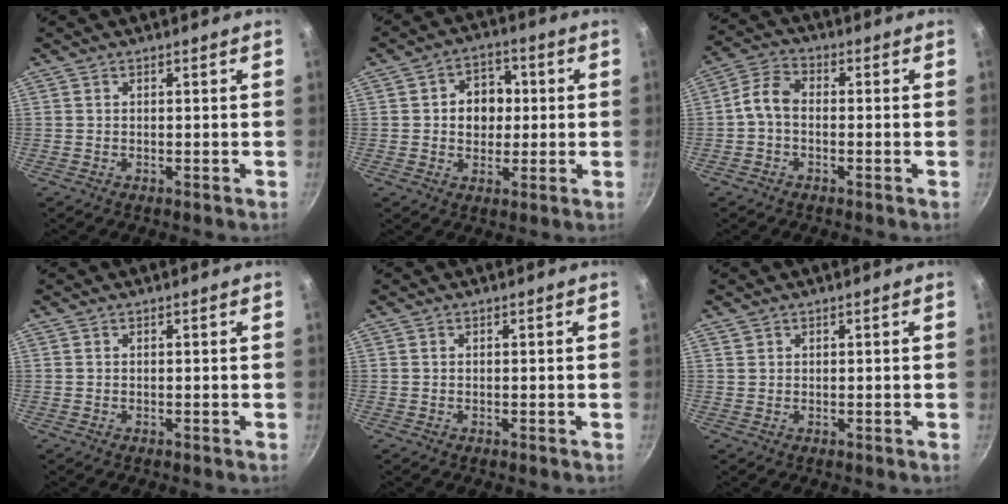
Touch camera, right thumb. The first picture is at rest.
{"total": 8.3, "force": [0.8, 6.7, 4.8], "torque": [-0.030, 0.008, 0.005]}
{"total": 5.2, "force": [-0.9, 3.6, 3.7], "torque": [-0.075, 0.029, -0.032]}
{"total": 0.0}
{"total": 0.0}
{"total": 0.8, "force": [0.5, 0.7, 0.1], "torque": [0.005, 0.007, 0.009]}